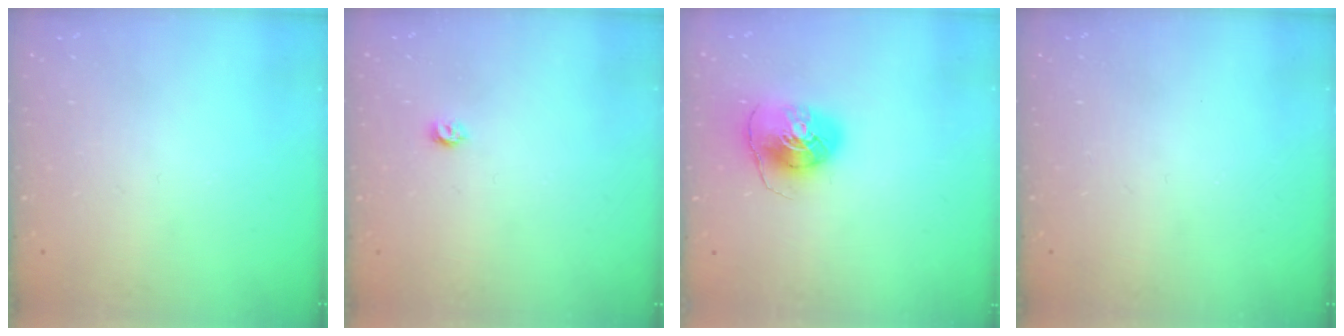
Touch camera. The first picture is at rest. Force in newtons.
{"total": 3.2, "press": 3.2, "slide": 0.3}
{"total": 8.1, "press": 8.0, "slide": 1.2}
{"total": 0.0}